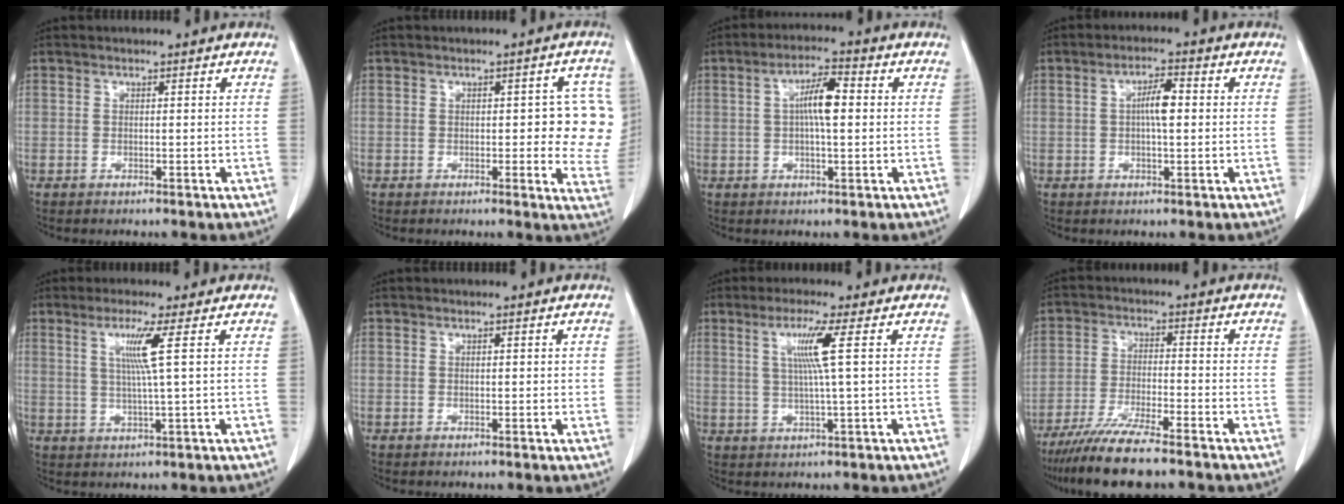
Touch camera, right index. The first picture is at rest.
{"total": 8.3, "force": [0.9, 3.4, 7.5], "torque": [-0.062, 0.007, 0.006]}
{"total": 6.0, "force": [0.7, 1.2, 5.9], "torque": [-0.110, 0.012, 0.010]}
{"total": 4.2, "force": [0.3, 0.9, 4.1], "torque": [-0.073, 0.008, 0.004]}
{"total": 5.1, "force": [1.6, -1.3, 4.6], "torque": [-0.092, -0.006, 0.032]}
{"total": 0.7, "force": [0.2, 0.4, 0.6], "torque": [-0.004, 0.001, 0.004]}
{"total": 5.6, "force": [1.5, -1.3, 5.2], "torque": [-0.102, -0.003, 0.032]}
{"total": 10.7, "force": [-8.7, 0.6, 6.2], "torque": [-0.105, -0.028, -0.147]}